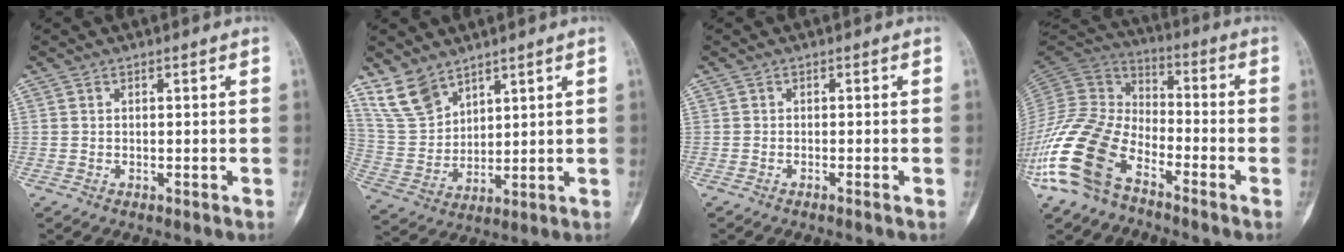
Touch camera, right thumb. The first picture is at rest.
{"total": 9.0, "force": [6.9, 4.9, 3.2], "torque": [-0.058, -0.031, 0.157]}
{"total": 0.8, "force": [-0.5, -0.3, 0.6], "torque": [-0.010, 0.005, -0.009]}
{"total": 17.7, "force": [-9.8, 9.6, 11.2], "torque": [-0.233, 0.060, -0.202]}